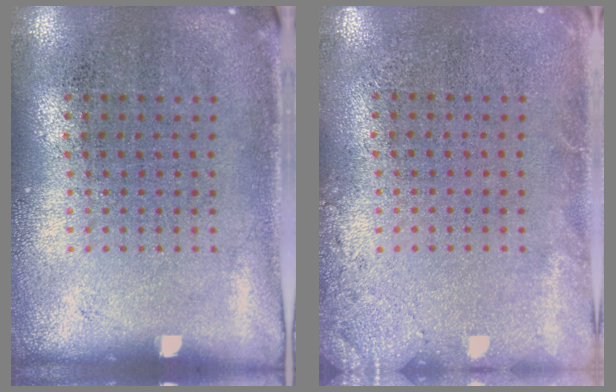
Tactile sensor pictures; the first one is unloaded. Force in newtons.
{"total": 1.4, "press": 1.4, "slide": 0.3}